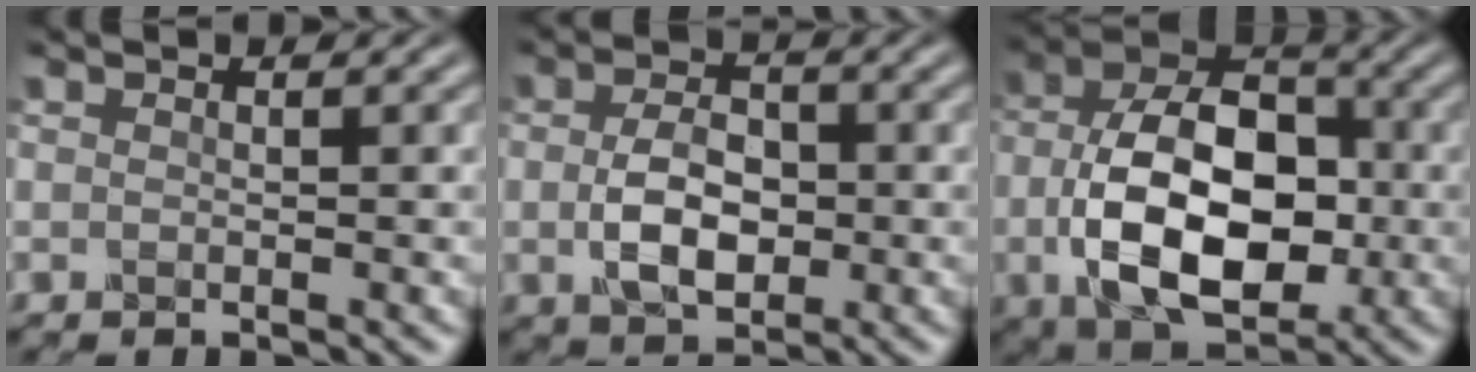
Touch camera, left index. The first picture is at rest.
{"total": 4.4, "force": [-0.4, 2.7, 3.4], "torque": [-0.072, 0.001, -0.012]}
{"total": 11.6, "force": [-2.2, 7.1, 8.9], "torque": [-0.163, 0.001, -0.041]}